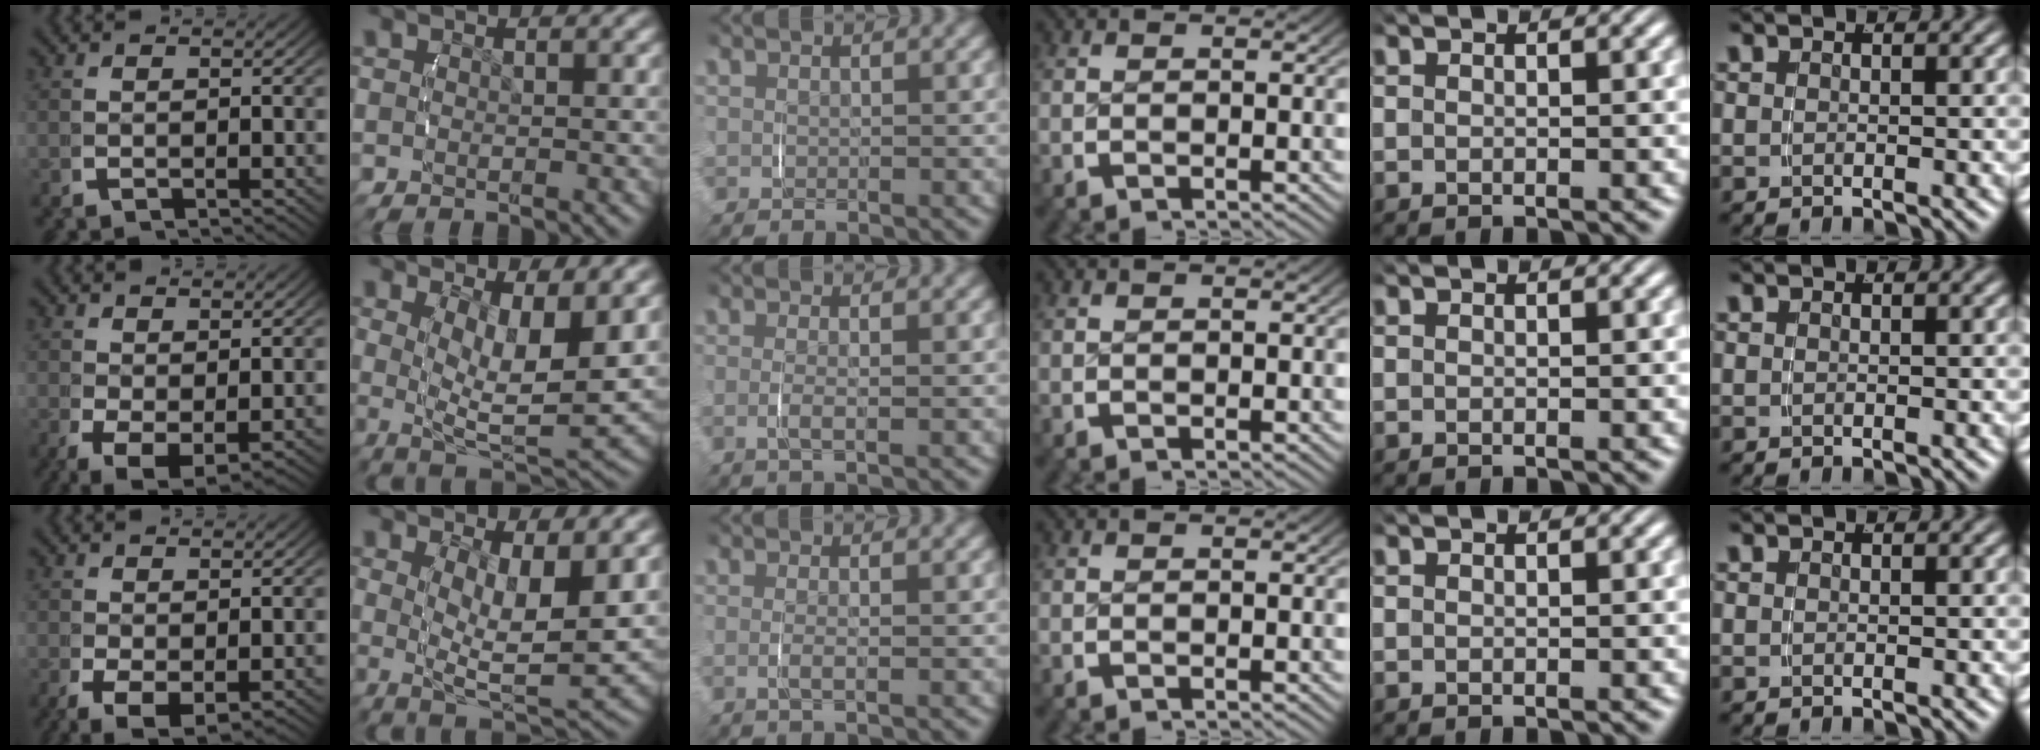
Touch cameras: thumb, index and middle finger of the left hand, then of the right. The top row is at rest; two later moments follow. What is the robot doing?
{"motion": "lift_and_place", "object": "toothpaste"}